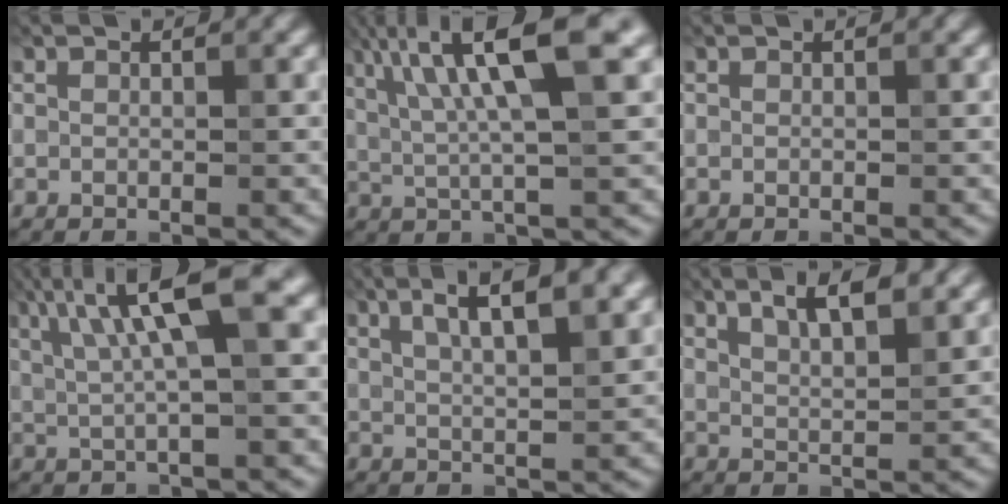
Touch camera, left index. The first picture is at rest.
{"total": 9.6, "force": [3.2, 1.9, 8.9], "torque": [-0.153, 0.016, 0.056]}
{"total": 0.0}
{"total": 8.7, "force": [2.9, 1.7, 8.0], "torque": [-0.138, 0.019, 0.054]}
{"total": 6.3, "force": [3.0, 1.7, 5.3], "torque": [-0.077, 0.018, 0.045]}
{"total": 6.5, "force": [4.0, 2.1, 4.6], "torque": [-0.055, 0.028, 0.044]}